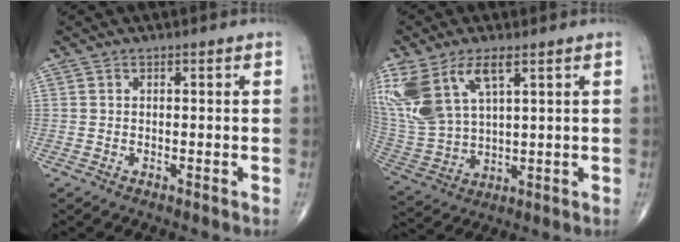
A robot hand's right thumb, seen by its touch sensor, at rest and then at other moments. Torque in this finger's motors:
{"motor_torque": [1.75, 2.12, 1.54, 0.74, 0.17]}